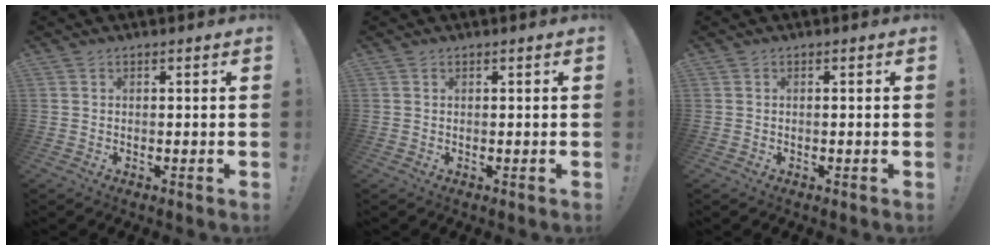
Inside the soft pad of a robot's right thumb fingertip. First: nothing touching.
{"total": 0.0}
{"total": 0.0}